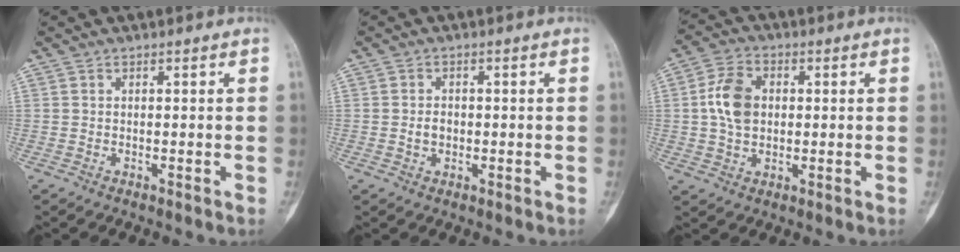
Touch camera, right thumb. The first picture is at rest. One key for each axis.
{"total": 2.3, "fx": -0.3, "fy": 1.8, "fz": 1.4, "tx": -0.017, "ty": 0.005, "tz": -0.006}
{"total": 8.6, "fx": 0.8, "fy": 6.0, "fz": 6.1, "tx": -0.103, "ty": 0.009, "tz": 0.011}